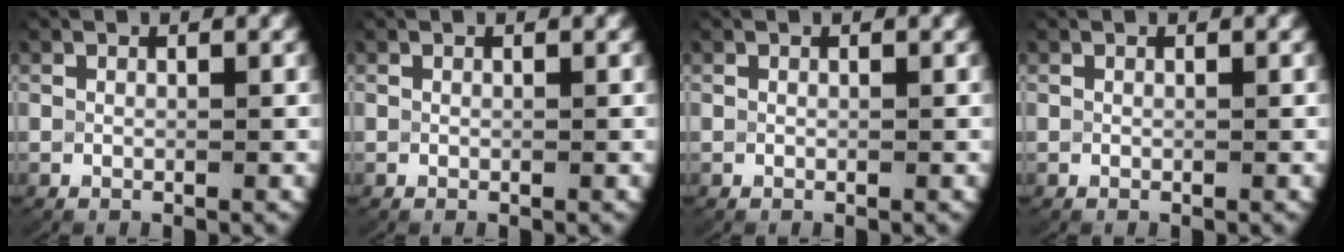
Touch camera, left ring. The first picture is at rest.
{"total": 0.0}
{"total": 0.0}
{"total": 0.0}